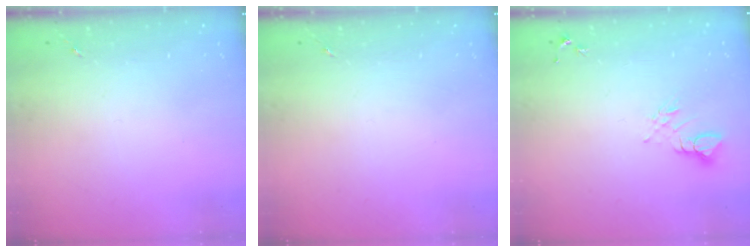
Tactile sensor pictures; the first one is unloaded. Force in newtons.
{"total": 0.0}
{"total": 6.6, "press": 6.6, "slide": 0.5}